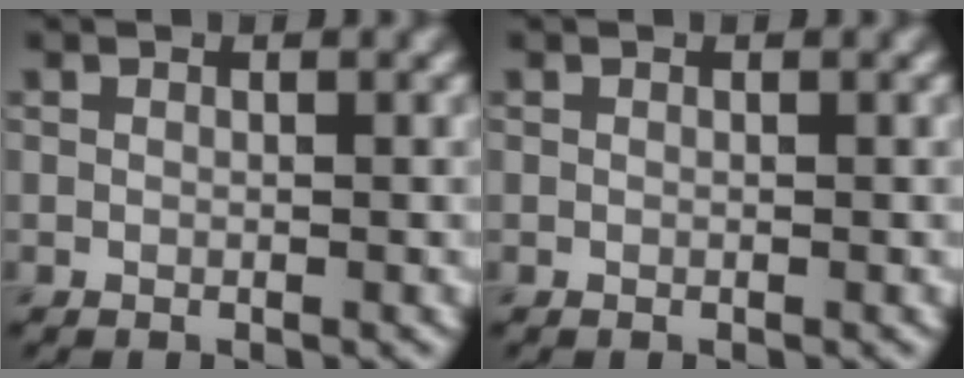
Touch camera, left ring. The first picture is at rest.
{"total": 0.0}